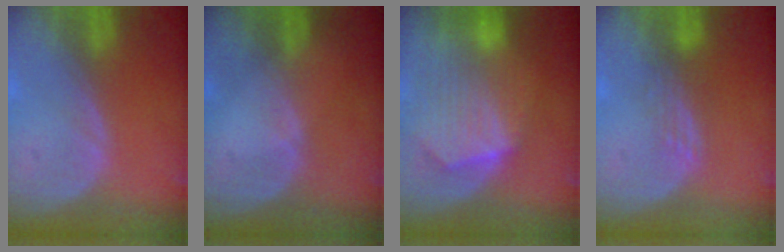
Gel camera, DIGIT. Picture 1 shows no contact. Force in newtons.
{"total": 0.7, "press": 0.5, "slide": 0.5}
{"total": 10.4, "press": 9.1, "slide": 5.1}
{"total": 3.0, "press": 2.5, "slide": 1.7}